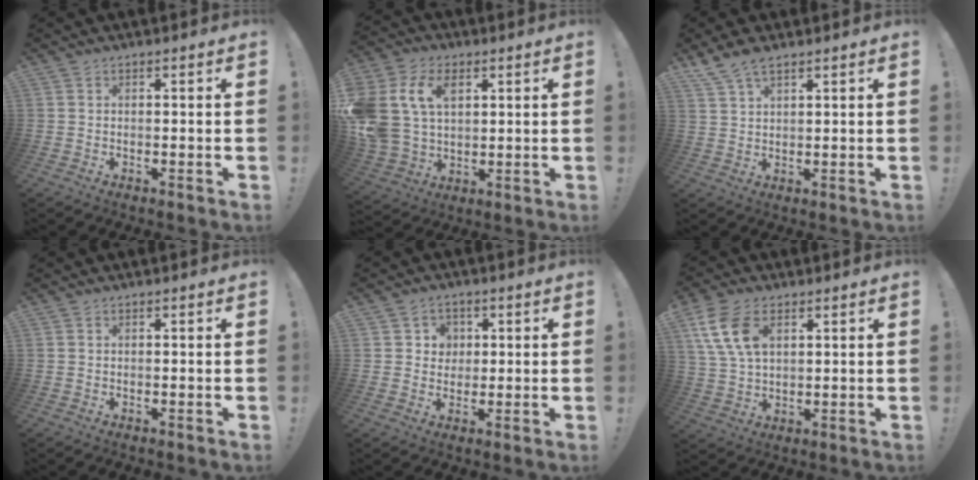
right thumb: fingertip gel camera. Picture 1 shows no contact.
{"total": 17.2, "force": [5.6, 12.5, 10.4], "torque": [-0.229, -0.017, 0.105]}
{"total": 5.6, "force": [4.2, 1.8, 3.2], "torque": [-0.069, -0.015, 0.081]}
{"total": 0.0}
{"total": 4.9, "force": [1.0, 4.7, 0.8], "torque": [-0.021, 0.000, 0.020]}
{"total": 12.3, "force": [4.9, 7.7, 8.3], "torque": [-0.172, -0.002, 0.094]}